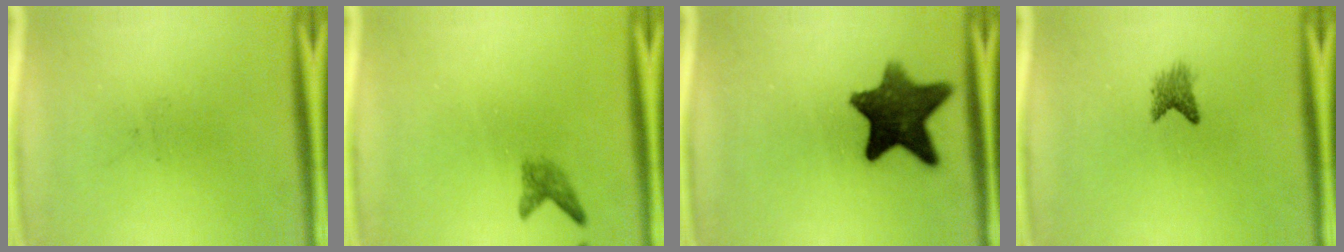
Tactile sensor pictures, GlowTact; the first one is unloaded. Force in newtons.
{"total": 1.8}
{"total": 11.8}
{"total": 2.1}